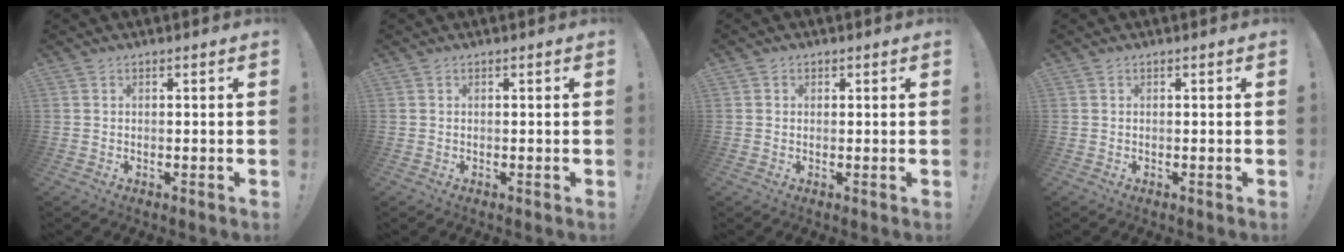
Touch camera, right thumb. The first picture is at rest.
{"total": 0.0}
{"total": 1.0, "force": [0.2, 0.9, 0.2], "torque": [0.001, 0.000, 0.003]}
{"total": 0.0}